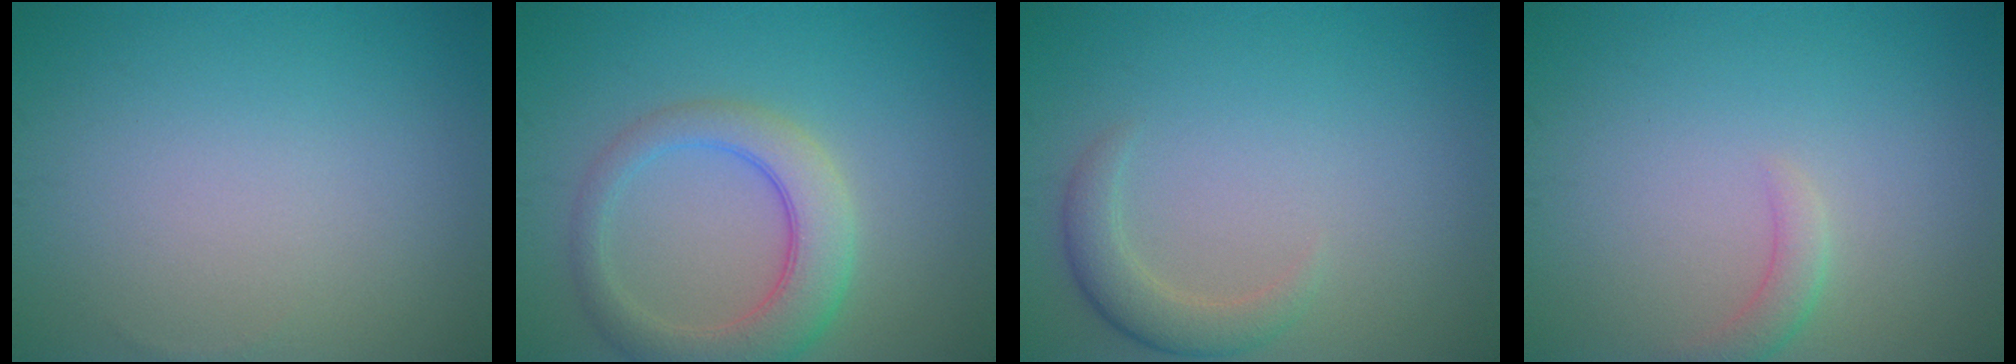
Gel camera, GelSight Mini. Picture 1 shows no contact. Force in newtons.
{"total": 5.3, "press": 5.2, "slide": 0.4}
{"total": 2.6, "press": 2.6, "slide": 0.1}
{"total": 1.6, "press": 1.5, "slide": 0.2}